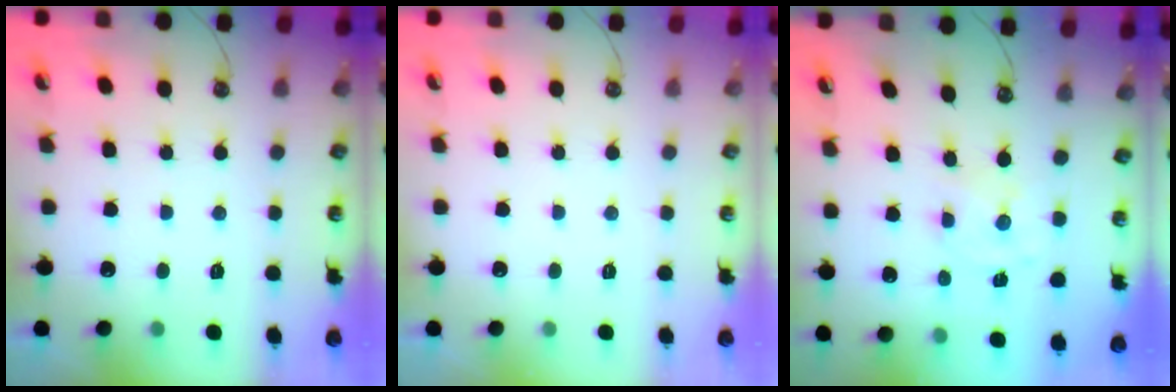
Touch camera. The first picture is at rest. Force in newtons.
{"total": 0.0}
{"total": 1.6, "press": 1.6, "slide": 0.3}